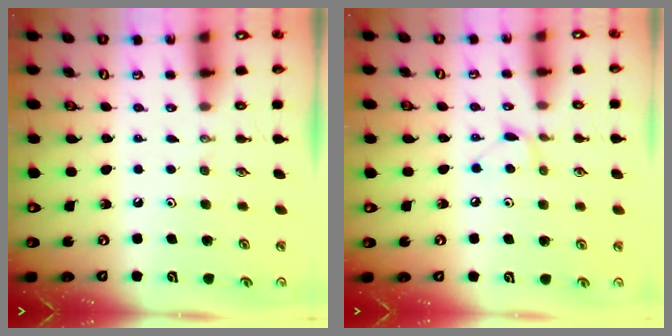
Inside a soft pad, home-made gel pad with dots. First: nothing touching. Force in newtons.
{"total": 5.6, "press": 5.6, "slide": 0.6}